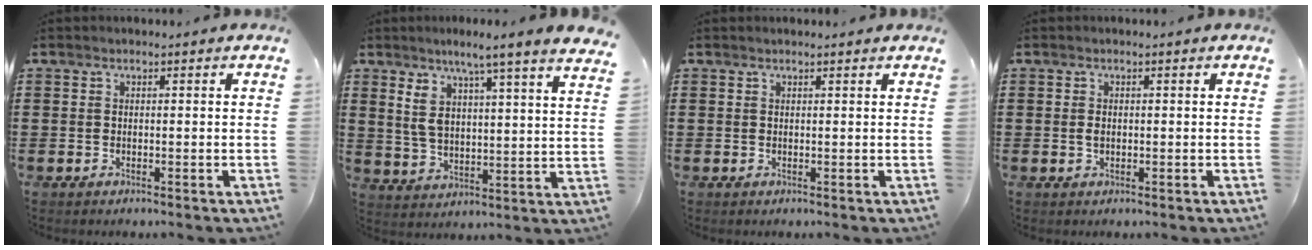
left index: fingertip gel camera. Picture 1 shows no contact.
{"total": 6.6, "force": [4.6, 0.6, 4.7], "torque": [-0.110, -0.028, 0.073]}
{"total": 0.6, "force": [0.5, 0.0, 0.3], "torque": [-0.007, -0.001, 0.010]}
{"total": 1.1, "force": [-0.1, 0.7, 0.9], "torque": [-0.020, 0.002, -0.003]}